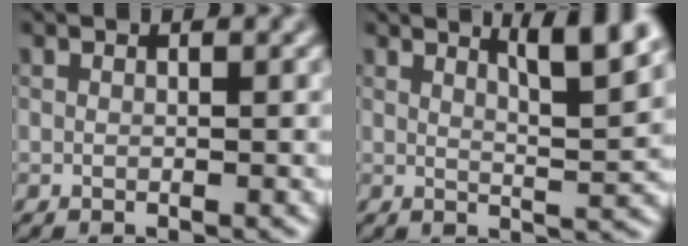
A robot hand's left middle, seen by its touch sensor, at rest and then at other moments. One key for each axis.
{"total": 5.3, "fx": 3.3, "fy": 1.0, "fz": 4.1, "tx": -0.049, "ty": 0.005, "tz": 0.048}